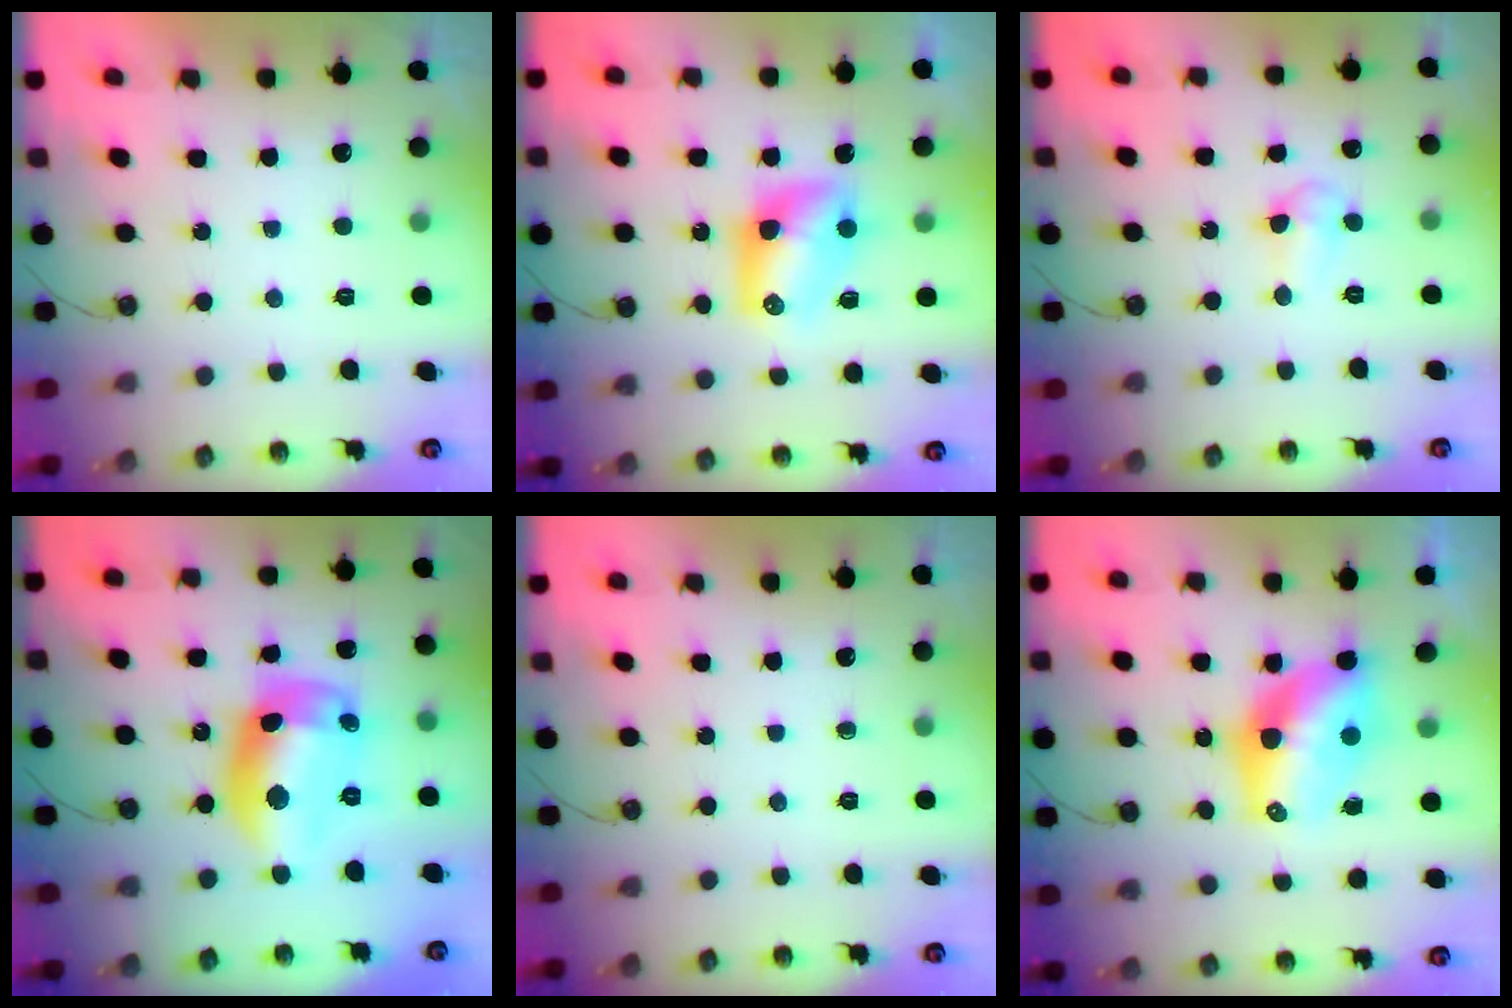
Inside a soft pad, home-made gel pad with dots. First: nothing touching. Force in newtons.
{"total": 9.4, "press": 9.4, "slide": 0.5}
{"total": 4.7, "press": 4.6, "slide": 0.9}
{"total": 14.9, "press": 14.8, "slide": 0.9}
{"total": 0.0}
{"total": 11.9, "press": 11.8, "slide": 1.2}